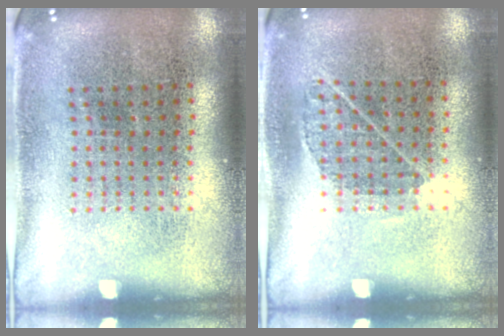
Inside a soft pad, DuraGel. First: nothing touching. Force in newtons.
{"total": 0.8, "press": 0.6, "slide": 0.5}